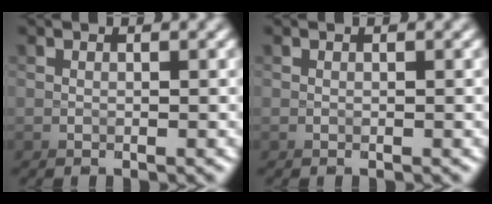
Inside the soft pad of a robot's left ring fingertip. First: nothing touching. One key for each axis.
{"total": 0.0}